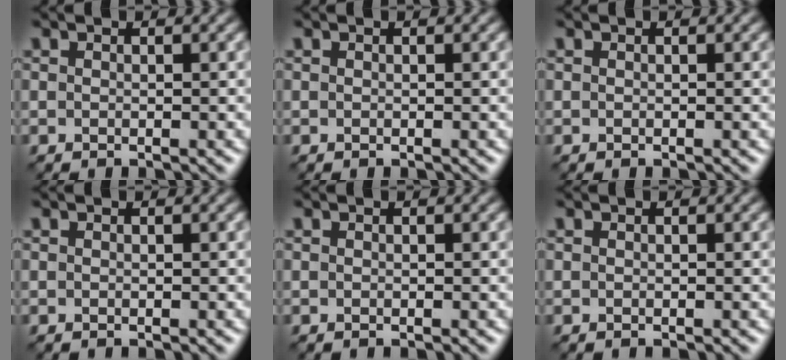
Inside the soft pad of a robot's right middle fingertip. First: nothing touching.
{"total": 0.0}
{"total": 0.0}
{"total": 0.0}
{"total": 0.0}
{"total": 0.0}